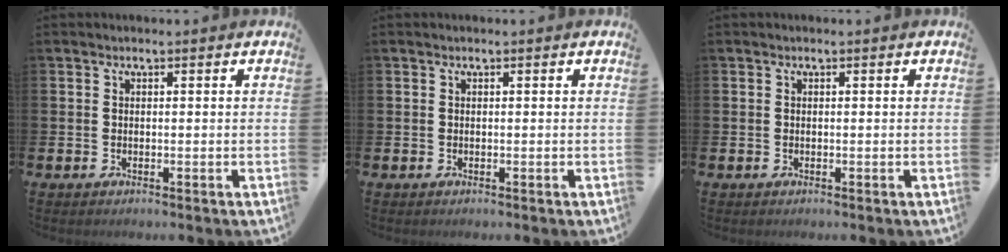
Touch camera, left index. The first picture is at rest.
{"total": 0.0}
{"total": 0.0}